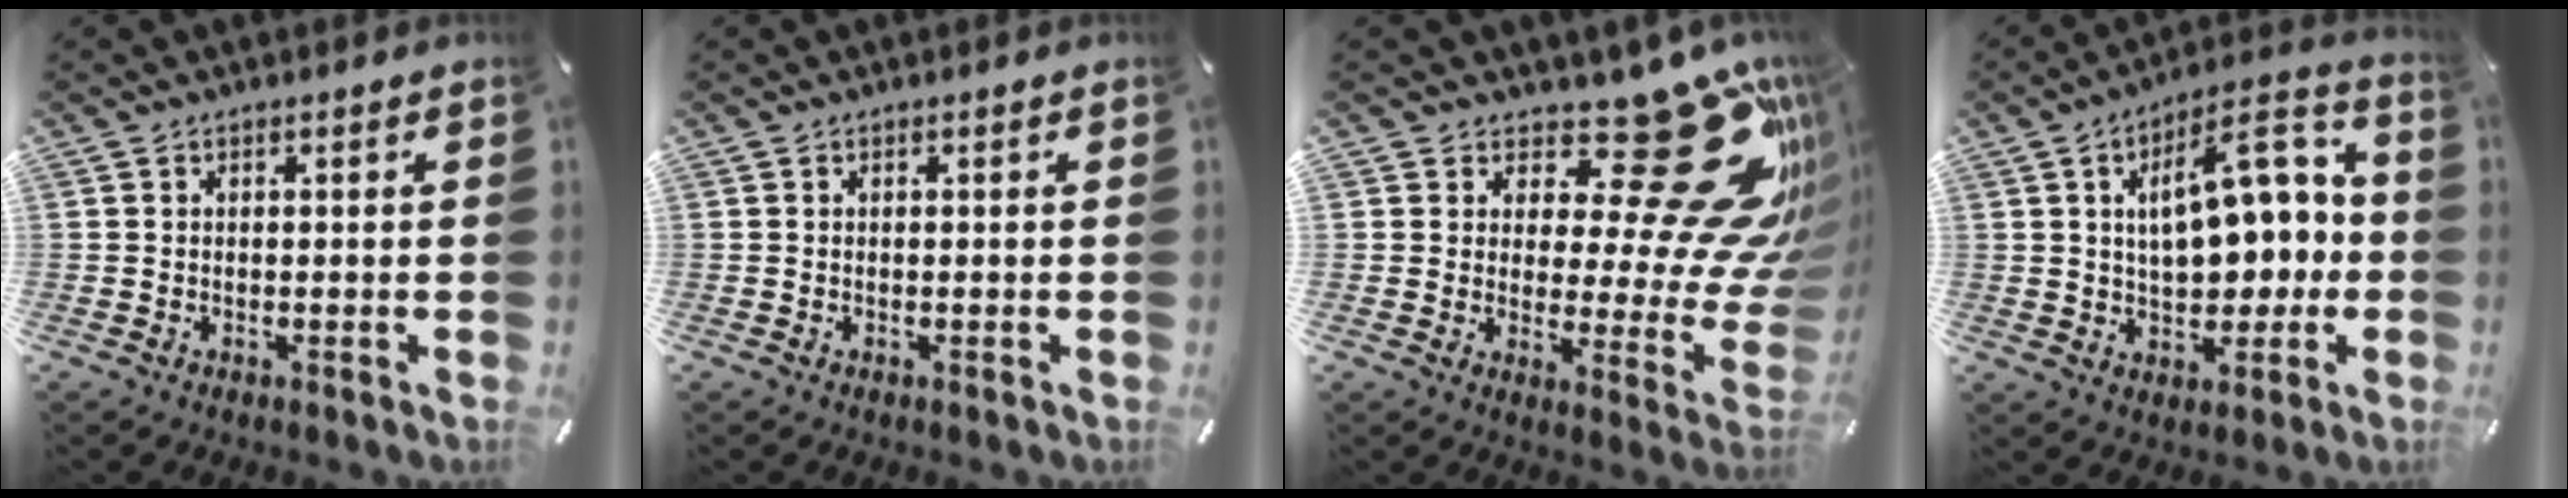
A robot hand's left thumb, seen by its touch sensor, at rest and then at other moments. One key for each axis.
{"total": 0.0}
{"total": 25.8, "fx": 13.1, "fy": 10.3, "fz": 19.7, "tx": -0.240, "ty": -0.110, "tz": 0.223}
{"total": 16.7, "fx": 2.9, "fy": 10.0, "fz": 13.0, "tx": -0.165, "ty": -0.014, "tz": 0.049}